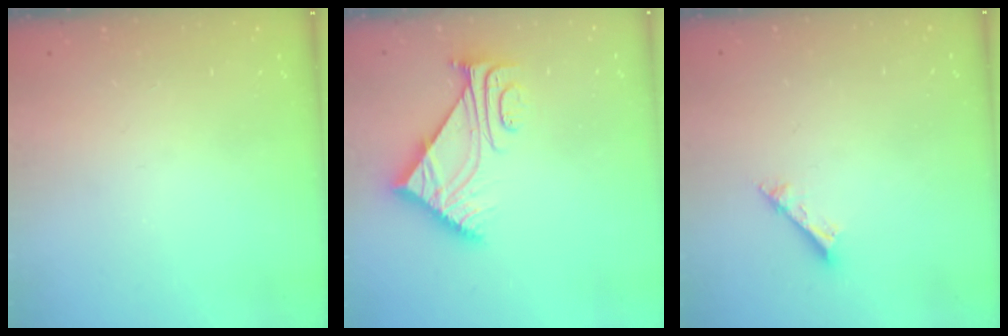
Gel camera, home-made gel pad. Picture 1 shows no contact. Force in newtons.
{"total": 7.5, "press": 7.4, "slide": 0.8}
{"total": 2.5, "press": 2.5, "slide": 0.1}